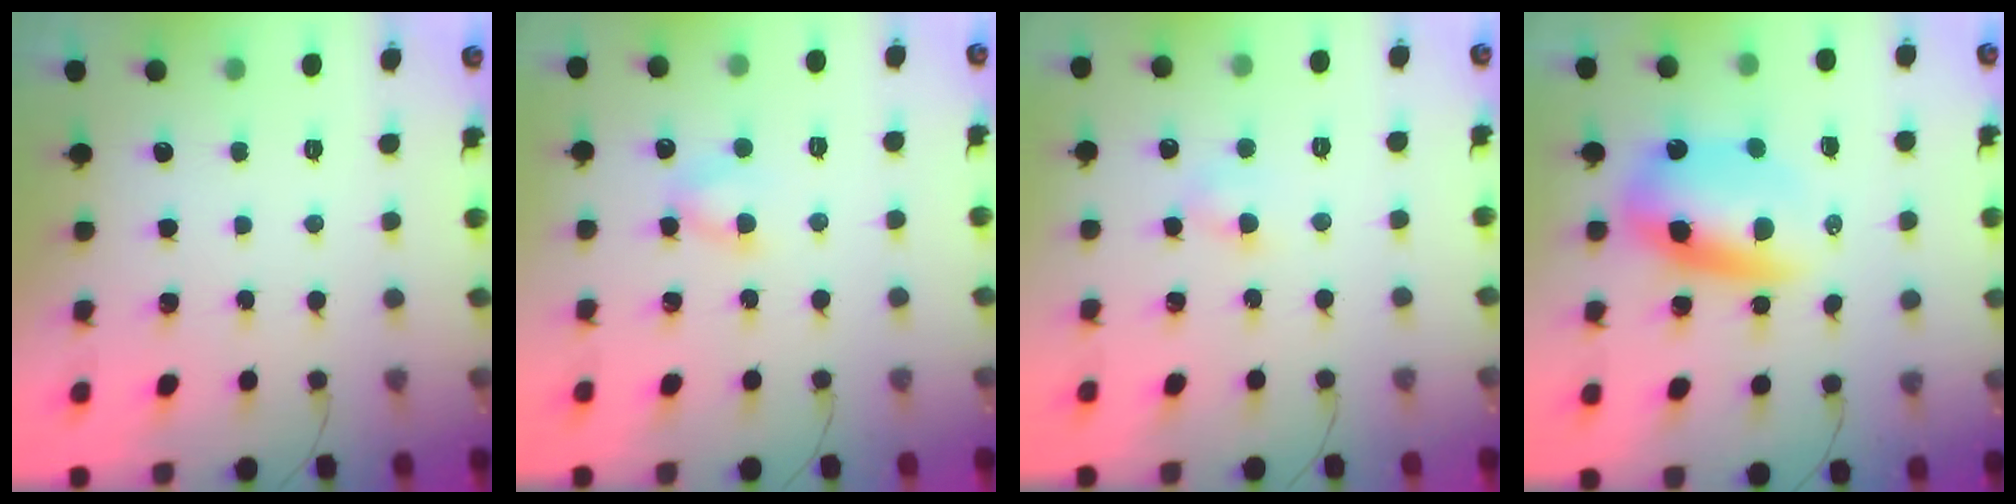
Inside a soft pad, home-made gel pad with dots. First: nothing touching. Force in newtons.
{"total": 4.3, "press": 4.2, "slide": 0.7}
{"total": 3.7, "press": 3.4, "slide": 1.4}
{"total": 10.4, "press": 10.1, "slide": 2.5}